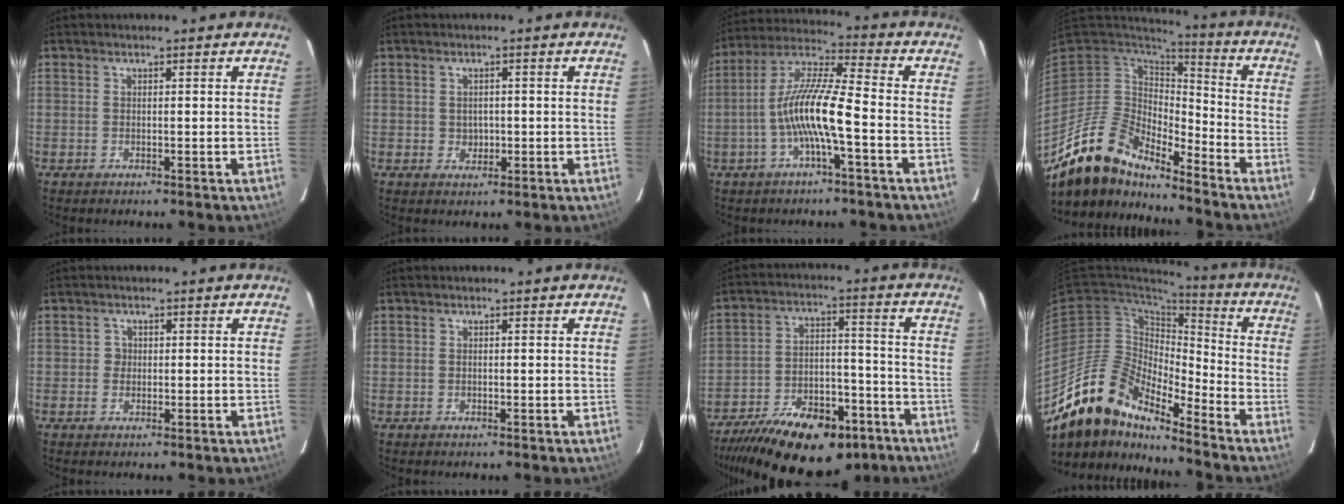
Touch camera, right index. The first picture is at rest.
{"total": 2.1, "force": [-0.1, 2.0, 0.6], "torque": [-0.007, 0.002, 0.003]}
{"total": 11.0, "force": [-3.4, 0.8, 10.4], "torque": [-0.213, 0.012, -0.068]}
{"total": 15.7, "force": [-13.7, 4.5, 6.4], "torque": [-0.125, -0.013, -0.261]}
{"total": 1.2, "force": [-0.2, 1.2, -0.1], "torque": [0.004, 0.004, -0.003]}
{"total": 0.0}
{"total": 22.9, "force": [-15.8, 10.5, 12.8], "torque": [-0.244, -0.005, -0.226]}
{"total": 17.4, "force": [-14.9, 5.1, 7.2], "torque": [-0.125, 0.002, -0.285]}